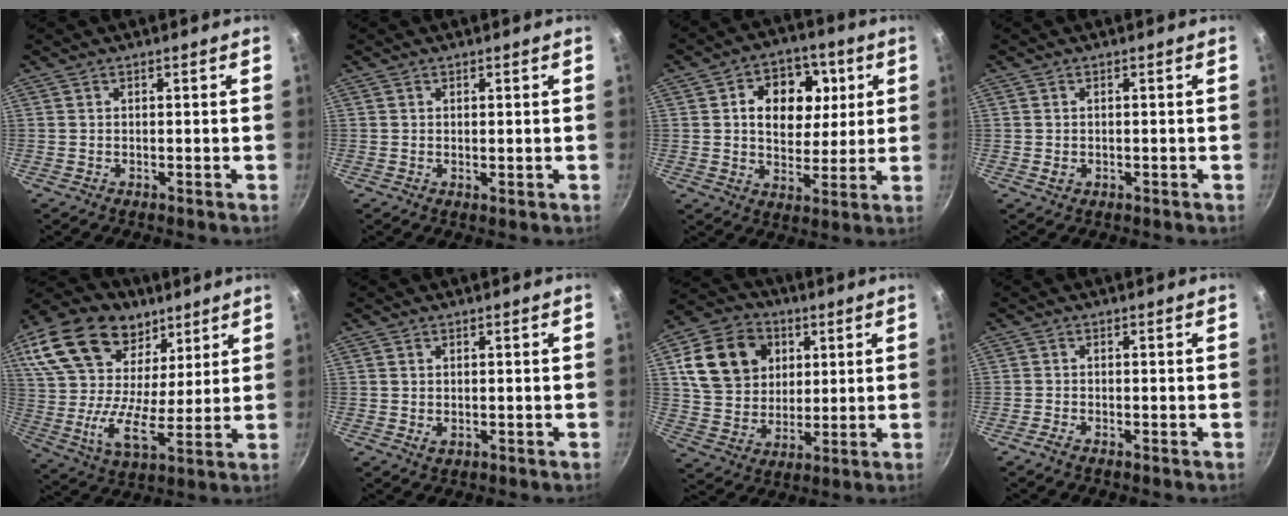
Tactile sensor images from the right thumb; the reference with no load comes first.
{"total": 0.8, "force": [0.2, 0.3, 0.7], "torque": [-0.009, -0.004, 0.001]}
{"total": 13.5, "force": [3.3, 10.1, 8.4], "torque": [-0.082, -0.006, 0.044]}
{"total": 1.2, "force": [-0.2, 1.0, 0.7], "torque": [-0.011, 0.001, -0.001]}
{"total": 25.9, "force": [14.6, 16.1, 14.2], "torque": [-0.281, -0.010, 0.254]}
{"total": 1.4, "force": [0.0, 1.0, 1.0], "torque": [-0.016, -0.002, 0.001]}
{"total": 16.4, "force": [5.0, 13.2, 8.4], "torque": [-0.132, -0.002, 0.090]}
{"total": 1.5, "force": [-1.1, 0.5, 0.8], "torque": [-0.025, 0.009, -0.026]}